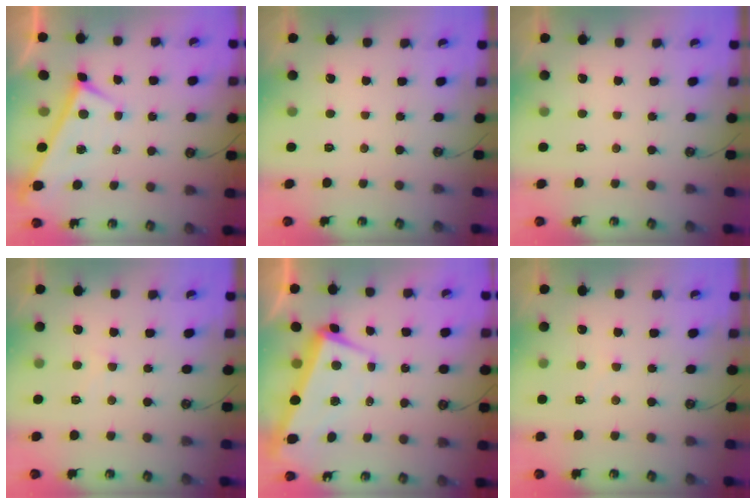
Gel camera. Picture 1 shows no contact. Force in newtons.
{"total": 0.0}
{"total": 0.0}
{"total": 0.7, "press": 0.5, "slide": 0.5}
{"total": 2.2, "press": 0.4, "slide": 2.1}
{"total": 6.1, "press": 6.1, "slide": 0.3}